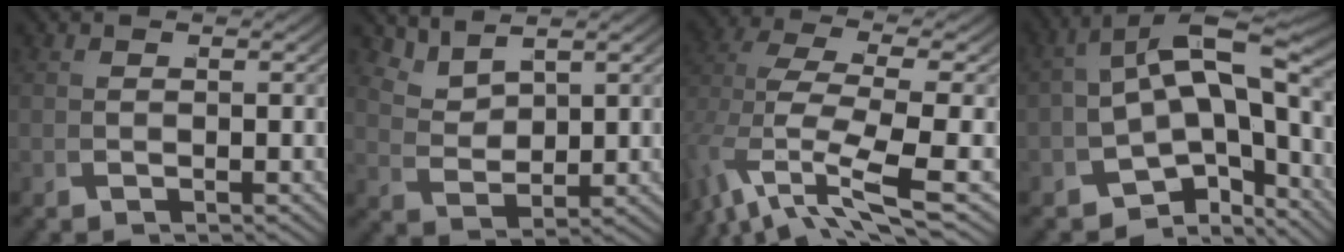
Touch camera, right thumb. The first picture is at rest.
{"total": 3.6, "force": [2.9, 1.2, 1.9], "torque": [-0.041, -0.003, 0.066]}
{"total": 7.3, "force": [-1.4, 3.0, 6.5], "torque": [-0.150, -0.033, 0.001]}
{"total": 10.1, "force": [-2.2, 6.3, 7.6], "torque": [-0.129, -0.032, -0.026]}